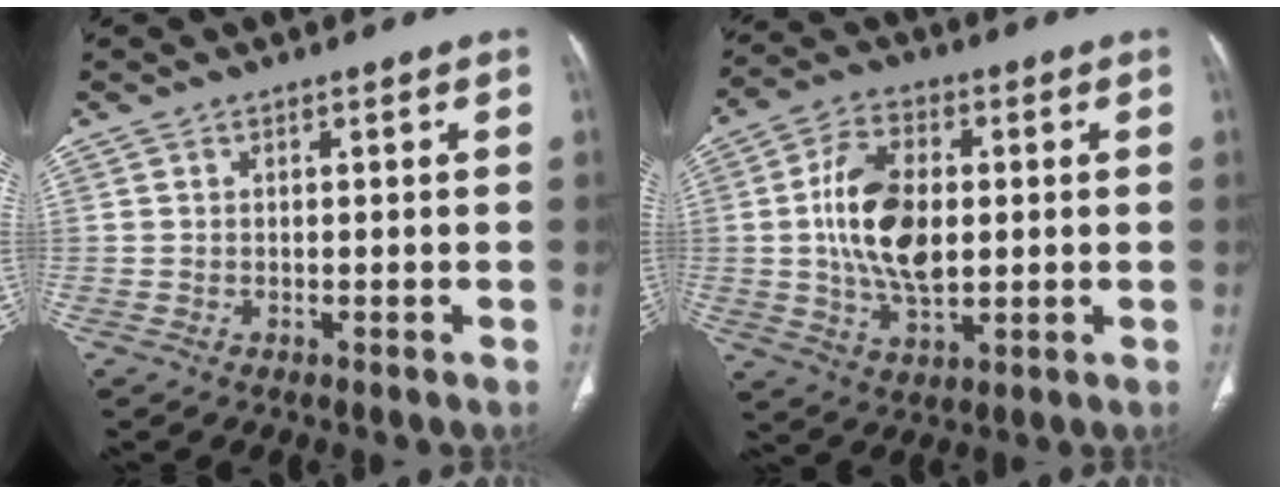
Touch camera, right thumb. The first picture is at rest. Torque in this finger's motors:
{"motor_torque": [1.90, 1.61, 1.32, -0.63, 0.14]}